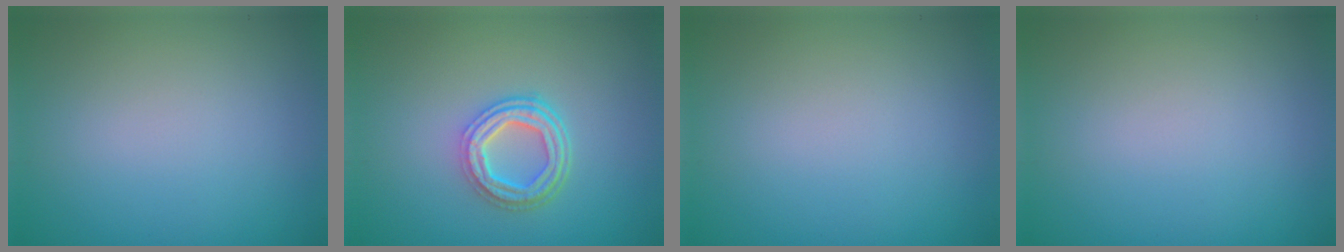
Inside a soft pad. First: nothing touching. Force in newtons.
{"total": 4.1, "press": 3.0, "slide": 2.8}
{"total": 0.0}
{"total": 0.0}